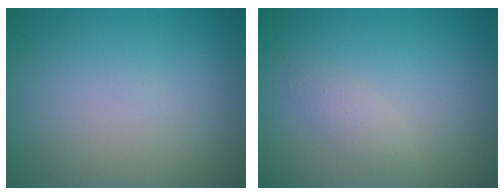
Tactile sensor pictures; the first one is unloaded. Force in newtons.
{"total": 1.3, "press": 1.3, "slide": 0.1}